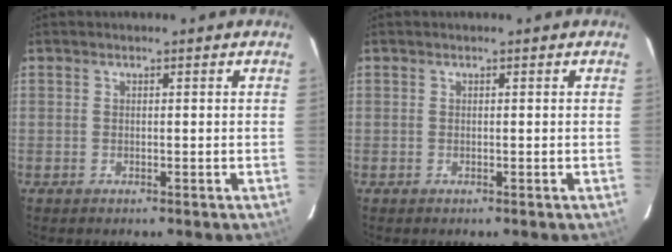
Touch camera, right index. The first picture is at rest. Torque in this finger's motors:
{"motor_torque": [0.00, 0.00, 0.03, 0.00]}